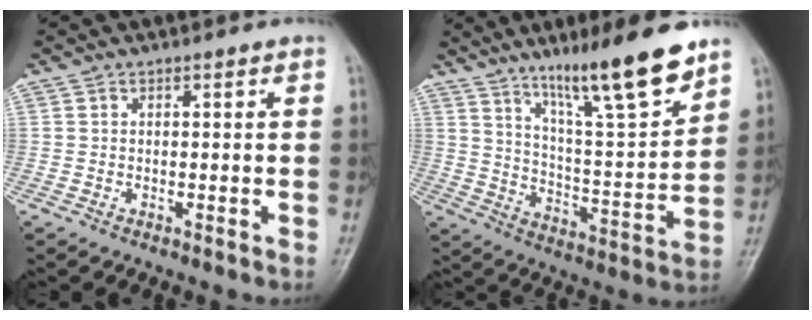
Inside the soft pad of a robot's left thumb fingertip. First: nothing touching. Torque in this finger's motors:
{"motor_torque": [0.85, 0.13, 1.46, -1.31, 0.14]}